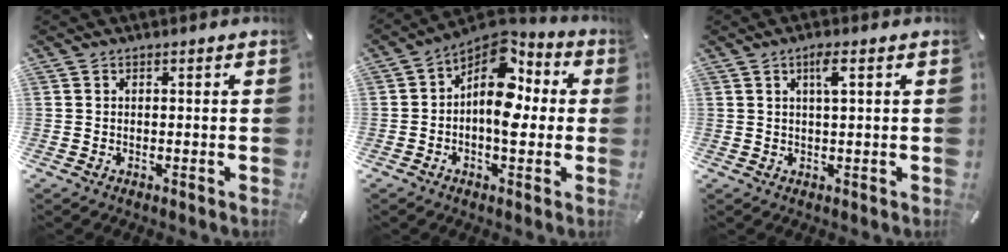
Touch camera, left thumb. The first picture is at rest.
{"total": 11.9, "force": [1.5, 7.9, 8.8], "torque": [-0.128, -0.032, 0.022]}
{"total": 3.3, "force": [1.4, 0.4, 2.9], "torque": [-0.061, 0.002, 0.020]}